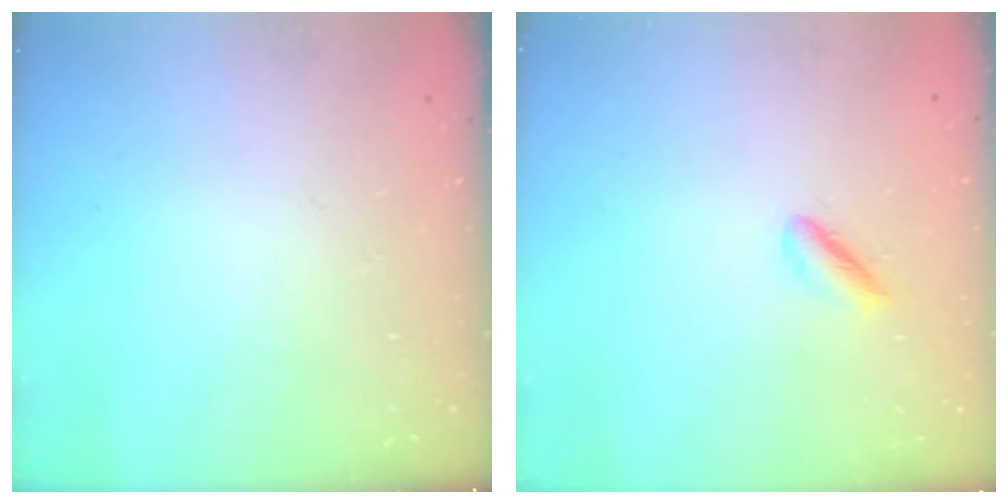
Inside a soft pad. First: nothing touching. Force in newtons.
{"total": 2.2, "press": 2.0, "slide": 1.0}